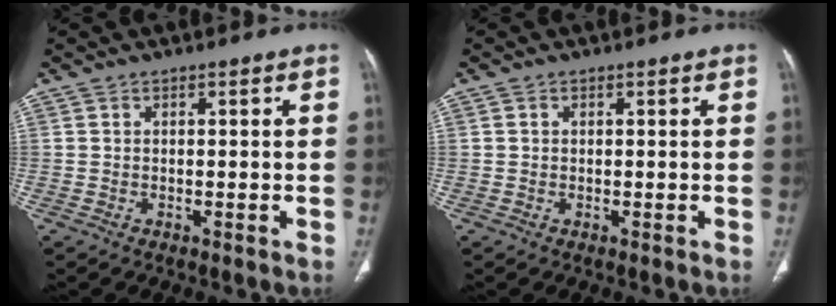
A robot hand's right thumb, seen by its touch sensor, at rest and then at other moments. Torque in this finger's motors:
{"motor_torque": [-0.34, 0.24, -0.57, 0.15, 0.06]}